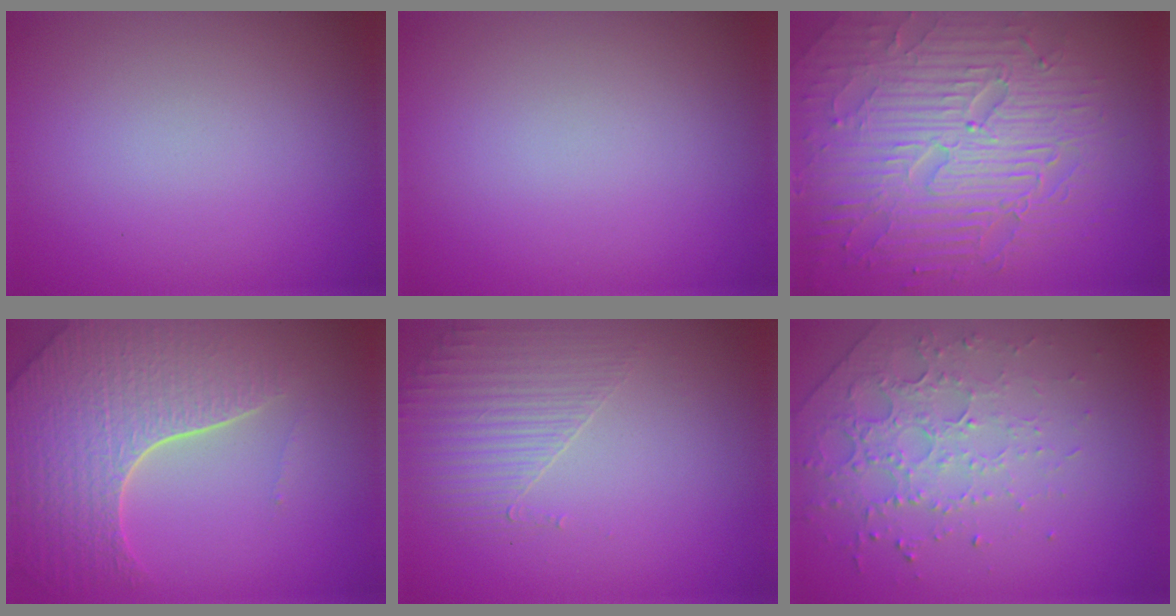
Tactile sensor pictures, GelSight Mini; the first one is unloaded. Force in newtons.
{"total": 0.0}
{"total": 8.9, "press": 6.3, "slide": 6.3}
{"total": 7.7, "press": 5.6, "slide": 5.3}
{"total": 1.8, "press": 1.2, "slide": 1.3}
{"total": 4.5, "press": 3.2, "slide": 3.3}